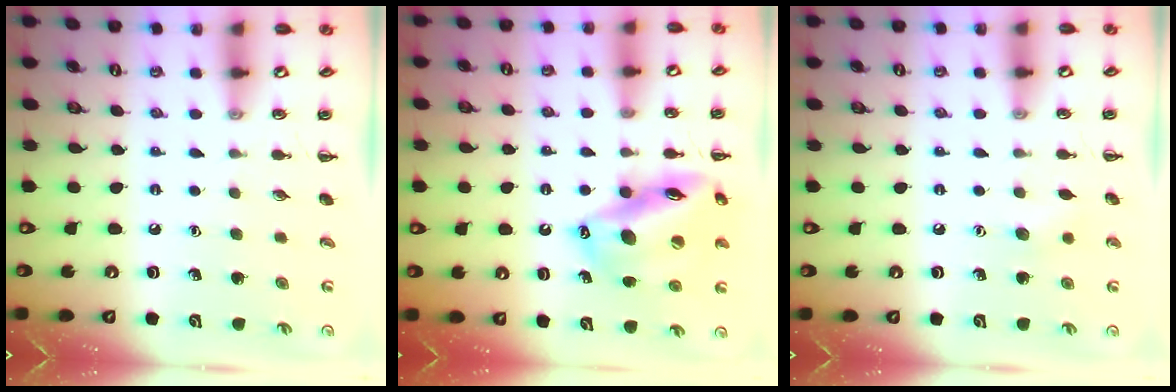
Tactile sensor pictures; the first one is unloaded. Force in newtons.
{"total": 17.9, "press": 17.5, "slide": 4.1}
{"total": 5.5, "press": 5.3, "slide": 1.2}